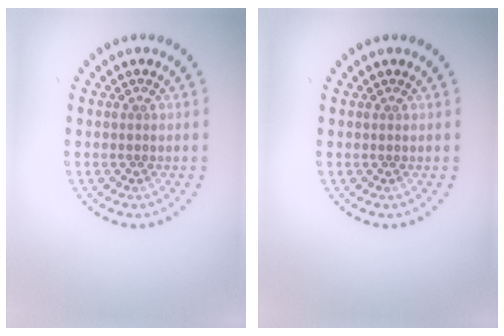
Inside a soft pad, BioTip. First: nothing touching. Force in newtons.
{"total": 0.0}